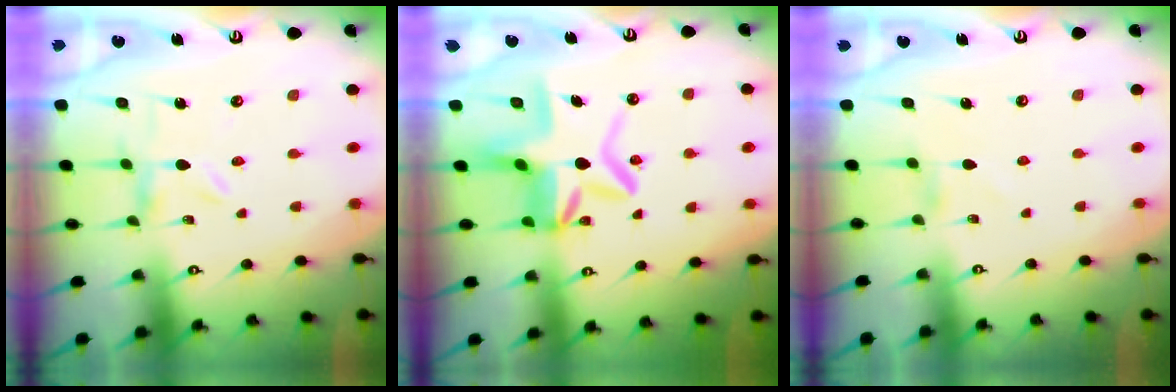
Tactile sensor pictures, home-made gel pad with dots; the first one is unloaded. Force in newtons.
{"total": 12.0, "press": 11.7, "slide": 2.7}
{"total": 0.0}